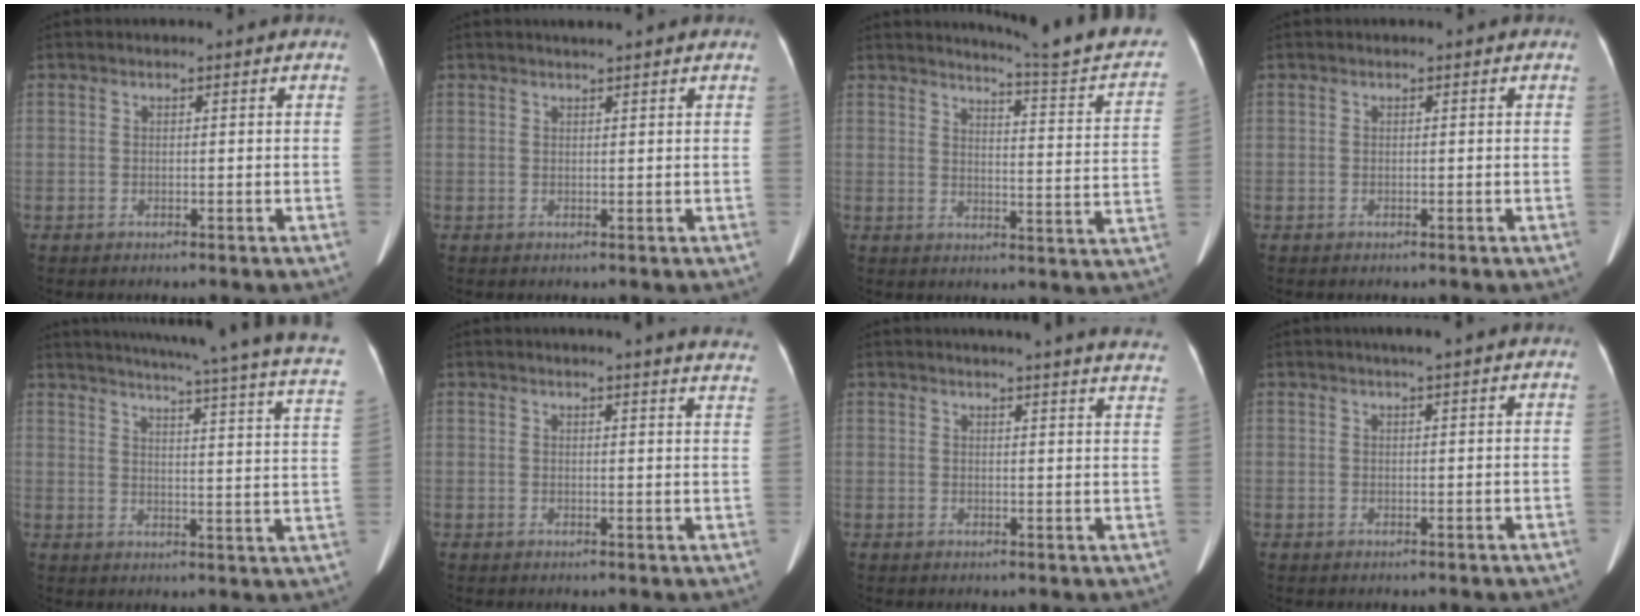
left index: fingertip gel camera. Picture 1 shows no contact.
{"total": 2.7, "force": [2.3, 0.0, 1.4], "torque": [-0.017, 0.016, 0.032]}
{"total": 14.7, "force": [13.9, -0.7, 4.8], "torque": [-0.058, -0.073, 0.154]}
{"total": 0.0}
{"total": 23.6, "force": [19.1, 0.0, 13.9], "torque": [-0.204, -0.047, 0.219]}
{"total": 14.7, "force": [13.9, 0.4, 4.7], "torque": [-0.049, -0.052, 0.138]}
{"total": 19.8, "force": [18.6, 0.5, 6.8], "torque": [-0.084, -0.054, 0.201]}
{"total": 3.0, "force": [2.4, -0.4, 1.8], "torque": [-0.022, 0.012, 0.035]}